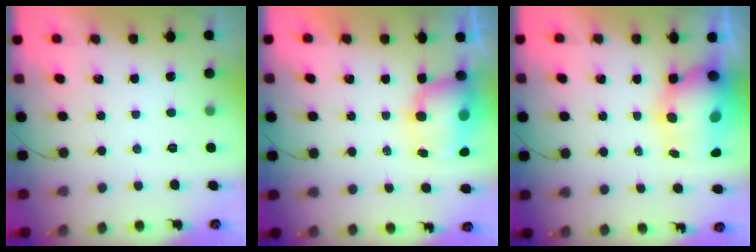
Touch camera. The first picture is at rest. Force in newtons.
{"total": 9.6, "press": 9.3, "slide": 2.6}
{"total": 11.8, "press": 11.5, "slide": 2.7}